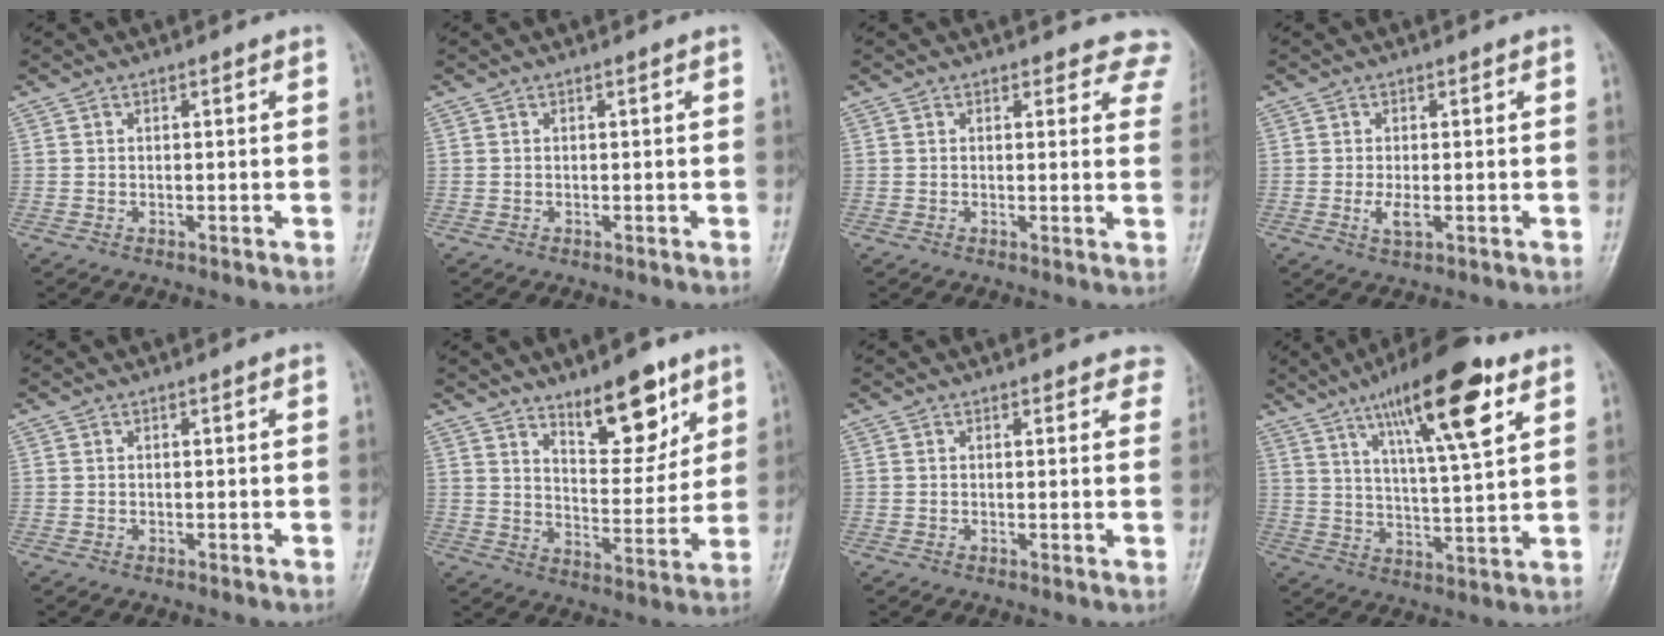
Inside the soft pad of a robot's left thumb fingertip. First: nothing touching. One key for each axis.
{"total": 0.0}
{"total": 6.8, "fx": 6.1, "fy": 3.0, "fz": 0.5, "tx": 0.049, "ty": -0.023, "tz": 0.035}
{"total": 2.6, "fx": -0.5, "fy": 1.1, "fz": 2.3, "tx": -0.052, "ty": -0.006, "tz": -0.008}
{"total": 0.0}
{"total": 12.4, "fx": 8.2, "fy": 4.9, "fz": 7.9, "tx": -0.080, "ty": -0.061, "tz": 0.135}
{"total": 3.4, "fx": 2.9, "fy": 1.6, "fz": 0.7, "tx": 0.028, "ty": -0.009, "tz": 0.014}
{"total": 17.5, "fx": 9.3, "fy": 4.1, "fz": 14.3, "tx": -0.214, "ty": -0.032, "tz": 0.152}